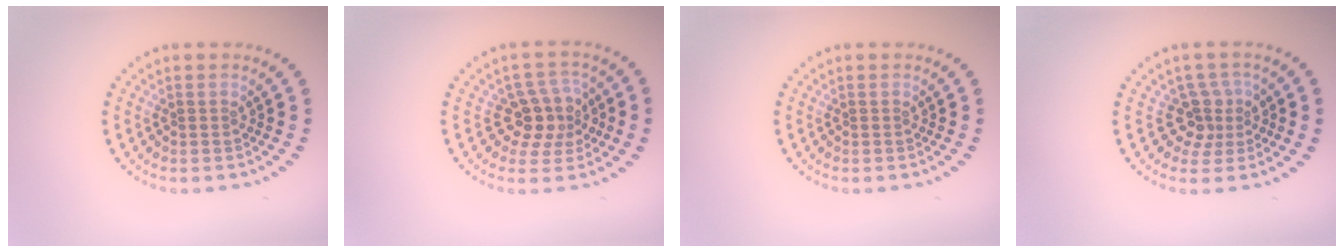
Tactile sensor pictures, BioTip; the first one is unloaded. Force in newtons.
{"total": 3.6, "press": 3.2, "slide": 1.5}
{"total": 0.0}
{"total": 2.8, "press": 2.1, "slide": 1.9}